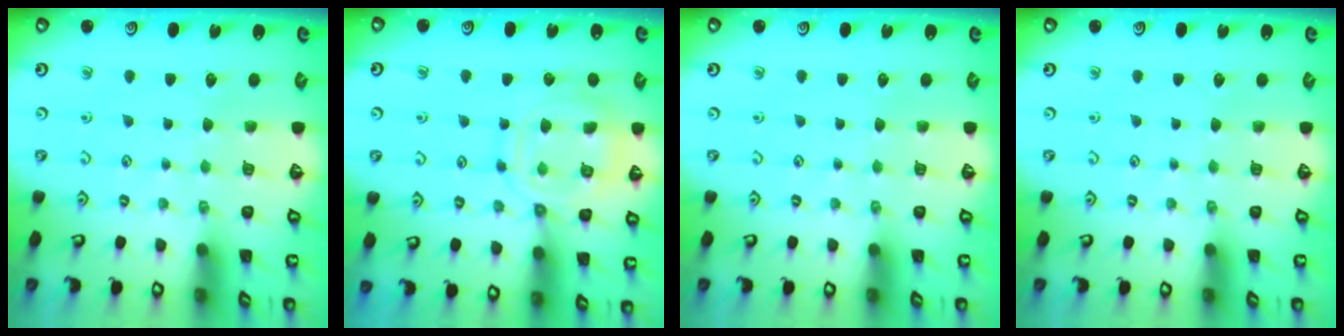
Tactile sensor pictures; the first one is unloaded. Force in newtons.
{"total": 13.9, "press": 13.8, "slide": 1.1}
{"total": 0.0}
{"total": 0.0}